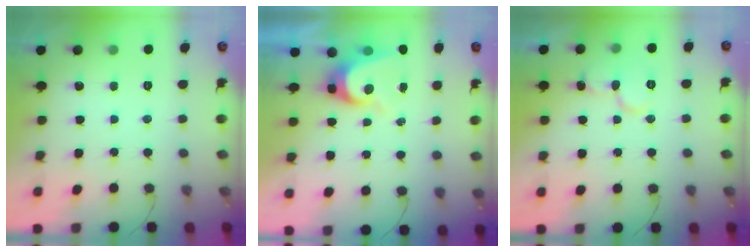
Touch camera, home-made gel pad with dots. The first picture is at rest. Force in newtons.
{"total": 6.5, "press": 6.5, "slide": 0.7}
{"total": 9.4, "press": 9.3, "slide": 1.2}